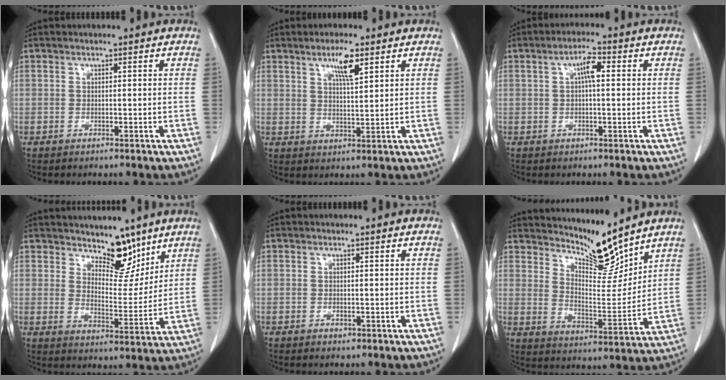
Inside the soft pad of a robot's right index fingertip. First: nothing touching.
{"total": 4.9, "force": [2.8, 0.6, 3.9], "torque": [-0.070, -0.001, 0.049]}
{"total": 3.6, "force": [0.7, 0.8, 3.4], "torque": [-0.061, 0.010, 0.009]}
{"total": 7.4, "force": [5.8, 3.0, 3.4], "torque": [-0.043, -0.009, 0.099]}
{"total": 0.7, "force": [-0.5, 0.4, 0.4], "torque": [-0.009, -0.001, -0.003]}
{"total": 8.3, "force": [7.9, 0.4, 2.2], "torque": [-0.040, -0.021, 0.148]}